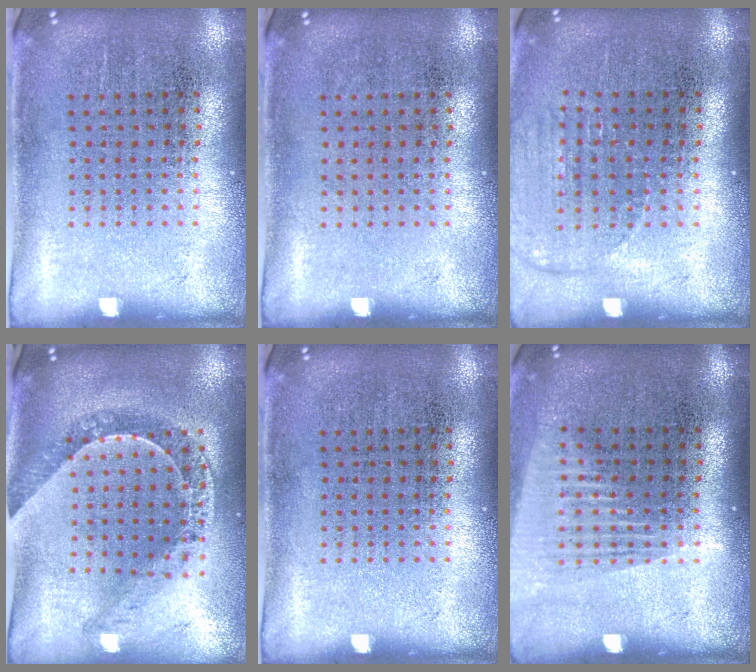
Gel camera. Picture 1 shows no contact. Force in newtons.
{"total": 0.0}
{"total": 1.1, "press": 1.1, "slide": 0.4}
{"total": 1.2, "press": 1.2, "slide": 0.2}
{"total": 0.0}
{"total": 1.4, "press": 1.2, "slide": 0.7}